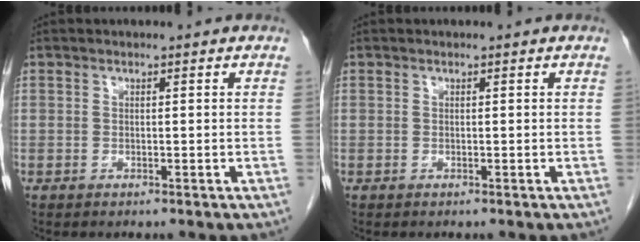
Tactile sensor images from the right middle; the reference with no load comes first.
{"total": 0.0}